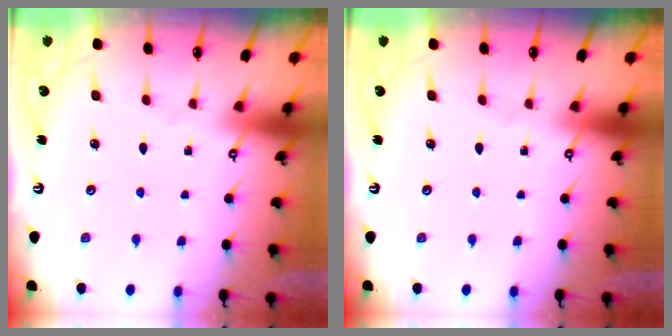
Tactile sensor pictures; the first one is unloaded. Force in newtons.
{"total": 0.0}